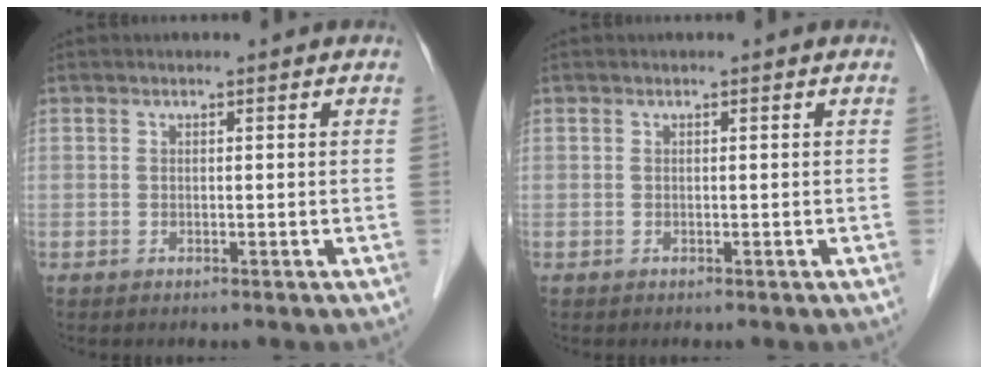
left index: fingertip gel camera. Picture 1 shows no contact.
{"total": 0.0}